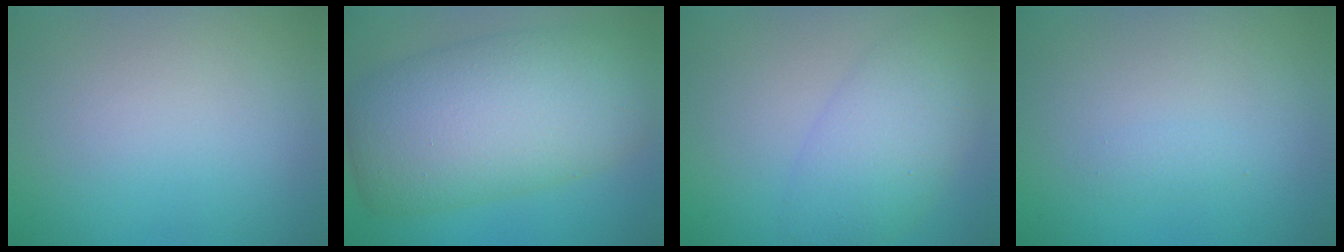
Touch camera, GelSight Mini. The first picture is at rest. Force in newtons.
{"total": 11.9, "press": 11.9, "slide": 0.4}
{"total": 5.6, "press": 5.6, "slide": 0.2}
{"total": 0.6, "press": 0.6, "slide": 0.0}